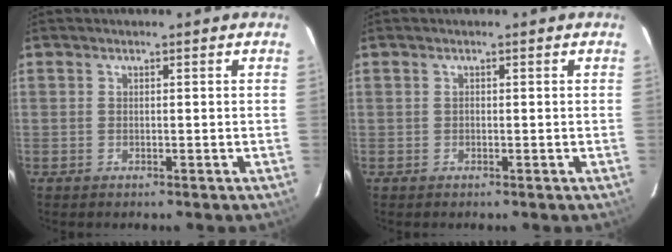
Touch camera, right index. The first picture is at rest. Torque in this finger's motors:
{"motor_torque": [0.16, 0.05, 0.07, 0.01]}